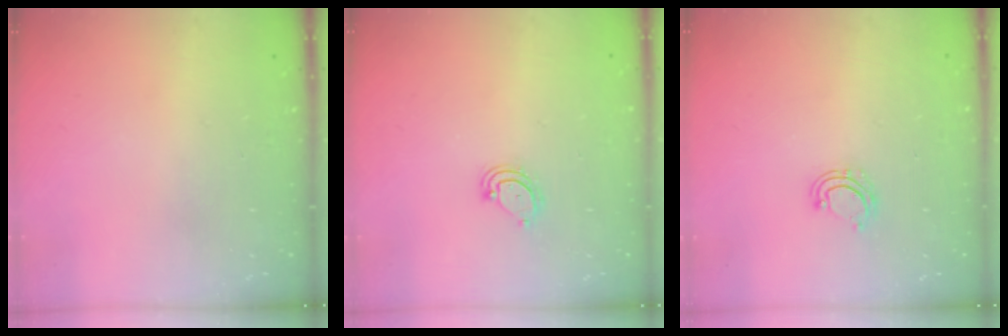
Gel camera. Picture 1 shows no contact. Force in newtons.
{"total": 5.3, "press": 5.3, "slide": 0.4}
{"total": 6.0, "press": 5.8, "slide": 1.6}